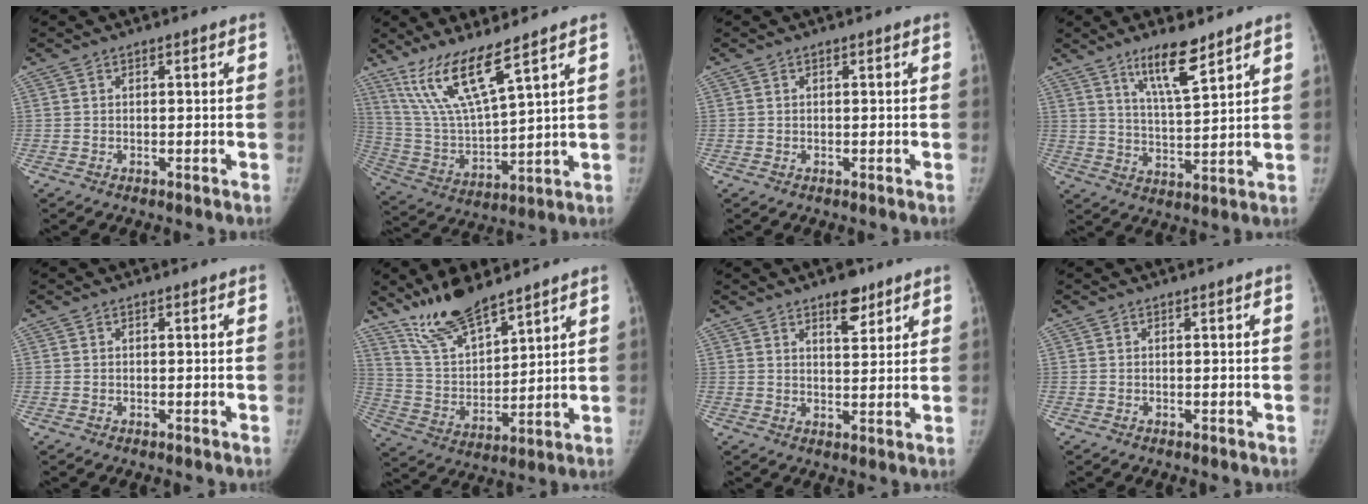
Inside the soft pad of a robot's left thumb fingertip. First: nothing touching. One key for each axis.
{"total": 13.6, "fx": 9.2, "fy": 2.0, "fz": 9.8, "tx": -0.192, "ty": -0.052, "tz": 0.199}
{"total": 0.0}
{"total": 9.5, "fx": 6.5, "fy": 2.0, "fz": 6.7, "tx": -0.109, "ty": -0.045, "tz": 0.120}
{"total": 0.0}
{"total": 13.4, "fx": 10.9, "fy": 4.0, "fz": 6.7, "tx": -0.104, "ty": -0.062, "tz": 0.217}
{"total": 5.6, "fx": 3.8, "fy": 2.5, "fz": 3.4, "tx": -0.029, "ty": -0.024, "tz": 0.057}
{"total": 0.0}